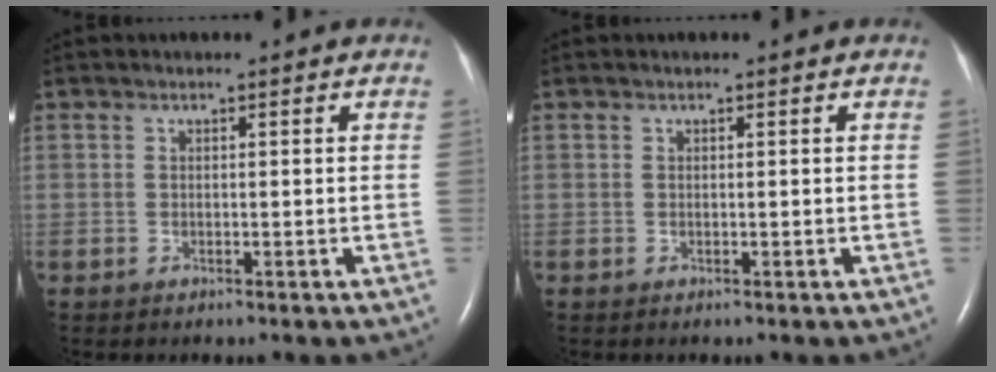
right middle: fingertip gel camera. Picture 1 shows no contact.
{"total": 0.0}